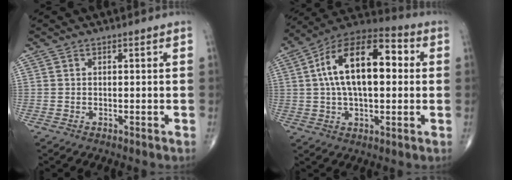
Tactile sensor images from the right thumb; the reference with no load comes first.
{"total": 19.0, "force": [2.7, 9.6, 16.2], "torque": [-0.262, 0.033, 0.034]}